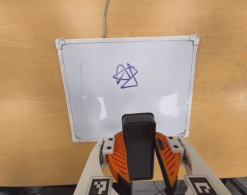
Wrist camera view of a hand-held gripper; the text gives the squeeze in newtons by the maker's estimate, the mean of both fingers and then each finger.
{"total": 9.7, "left": 10.1, "right": 9.3}